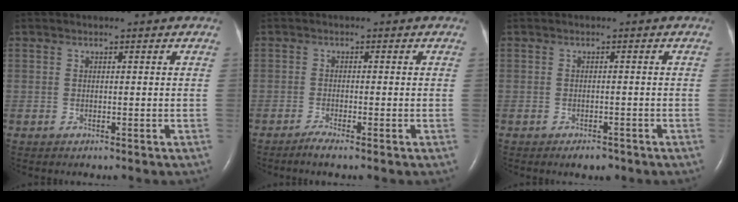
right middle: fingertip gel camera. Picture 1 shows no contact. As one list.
[{"total": 1.7, "force": [-1.3, -0.3, 1.0], "torque": [-0.028, -0.004, -0.030]}, {"total": 1.8, "force": [-1.3, 0.7, 1.0], "torque": [-0.012, 0.000, -0.013]}]